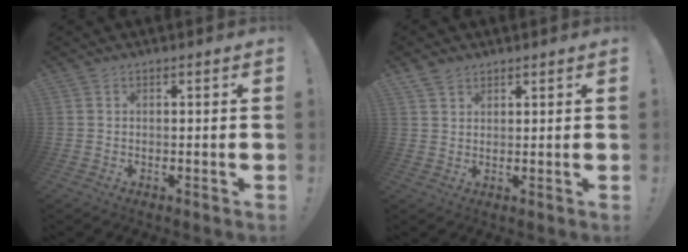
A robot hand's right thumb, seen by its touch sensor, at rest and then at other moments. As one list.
[{"total": 3.2, "force": [2.5, 1.8, 0.9], "torque": [-0.018, -0.010, 0.049]}]